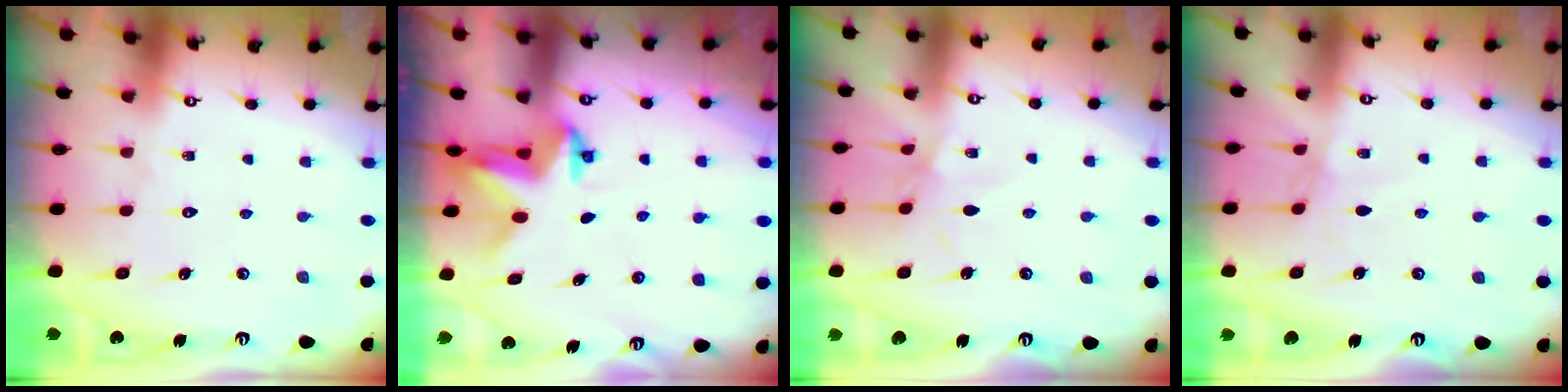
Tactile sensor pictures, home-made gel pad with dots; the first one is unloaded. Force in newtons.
{"total": 3.0, "press": 3.0, "slide": 0.0}
{"total": 2.9, "press": 2.9, "slide": 0.5}
{"total": 1.4, "press": 1.3, "slide": 0.3}